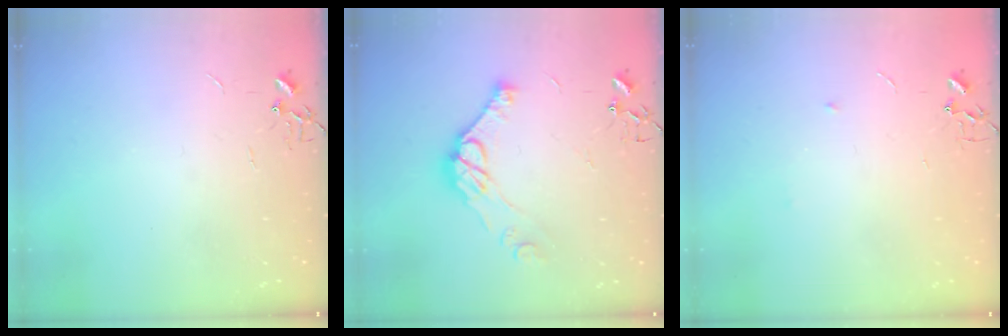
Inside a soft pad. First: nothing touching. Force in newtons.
{"total": 11.5, "press": 11.4, "slide": 0.8}
{"total": 3.8, "press": 3.7, "slide": 1.0}